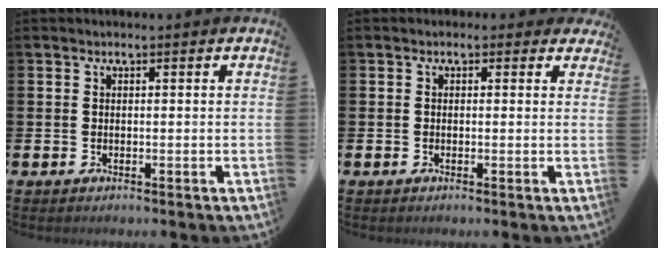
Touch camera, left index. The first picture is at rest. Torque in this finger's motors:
{"motor_torque": [0.90, -1.24, 0.22, 0.02]}